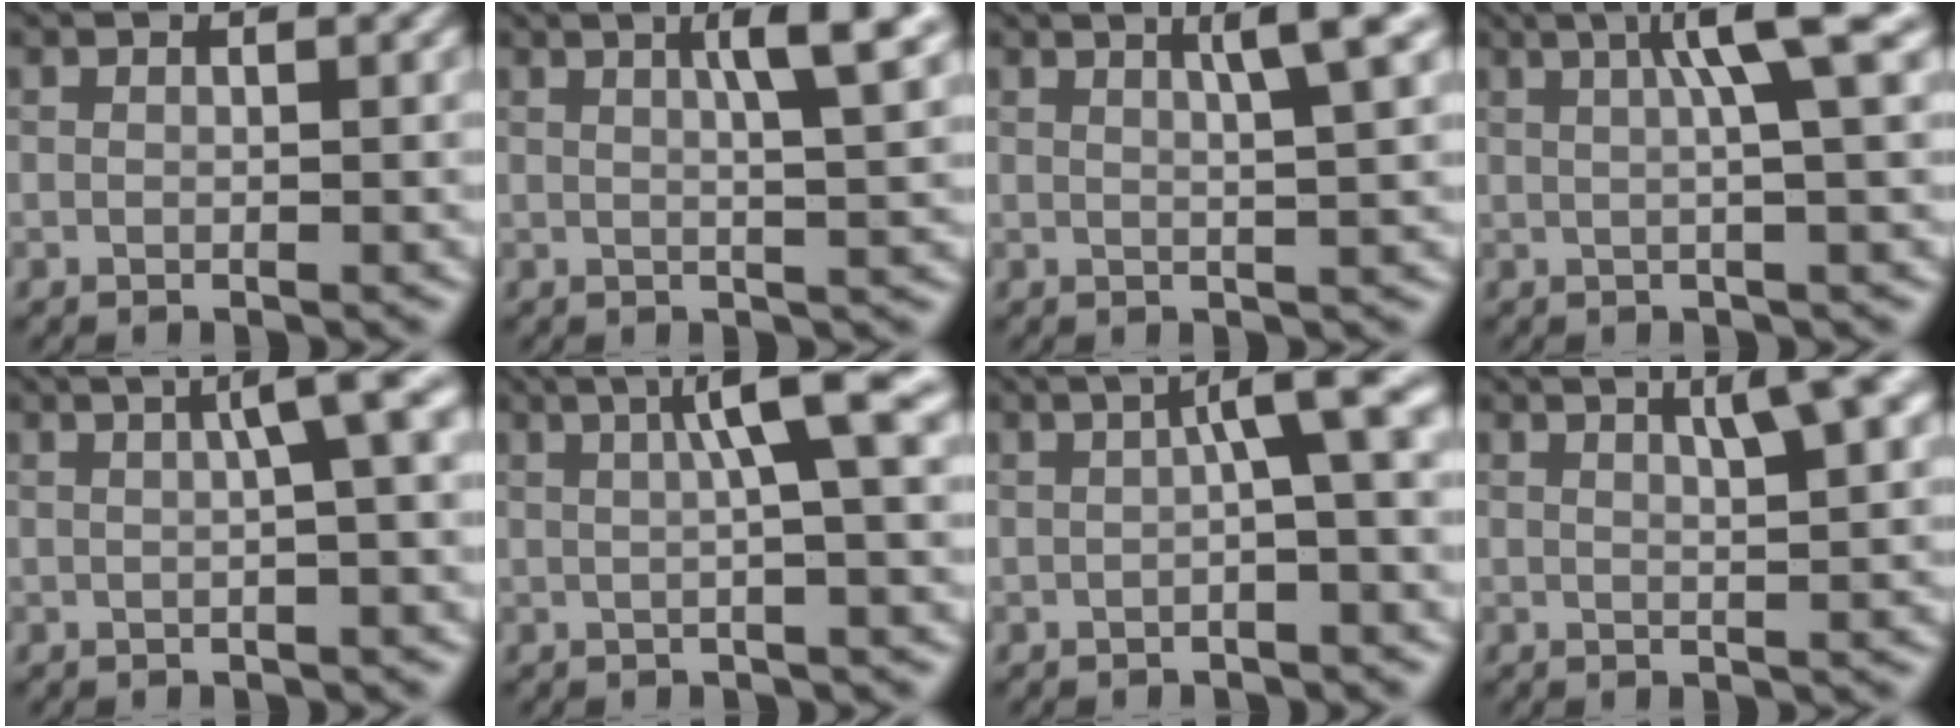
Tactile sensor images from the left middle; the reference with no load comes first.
{"total": 4.9, "force": [1.8, 0.8, 4.5], "torque": [-0.056, 0.009, 0.025]}
{"total": 3.9, "force": [1.8, 0.6, 3.4], "torque": [-0.038, 0.010, 0.025]}
{"total": 5.2, "force": [1.5, 0.6, 5.0], "torque": [-0.072, 0.015, 0.022]}
{"total": 4.2, "force": [0.9, 0.9, 4.0], "torque": [-0.049, 0.020, 0.011]}
{"total": 5.6, "force": [1.4, 0.8, 5.4], "torque": [-0.074, 0.018, 0.021]}
{"total": 4.2, "force": [0.4, 0.7, 4.1], "torque": [-0.058, 0.020, 0.000]}
{"total": 3.8, "force": [2.0, 0.6, 3.2], "torque": [-0.039, 0.004, 0.030]}